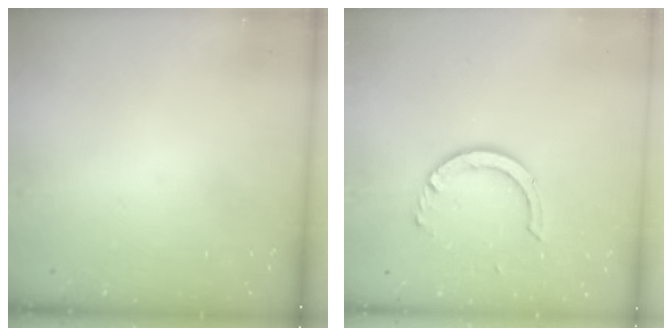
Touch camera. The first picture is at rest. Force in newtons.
{"total": 8.4, "press": 8.3, "slide": 0.7}